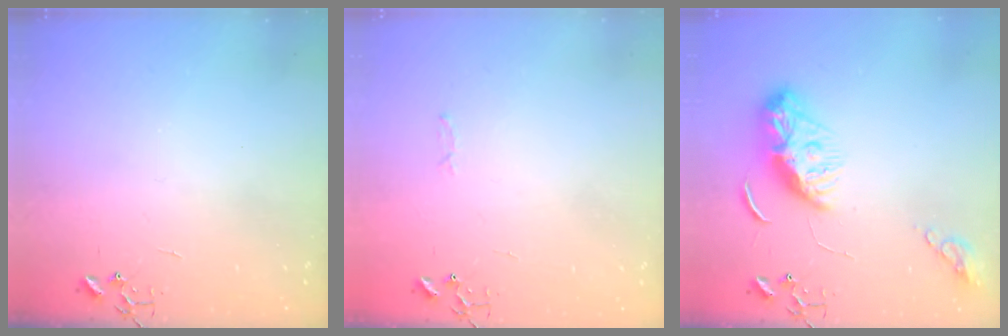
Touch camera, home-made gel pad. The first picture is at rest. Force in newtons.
{"total": 2.8, "press": 2.8, "slide": 0.4}
{"total": 9.9, "press": 9.8, "slide": 1.1}